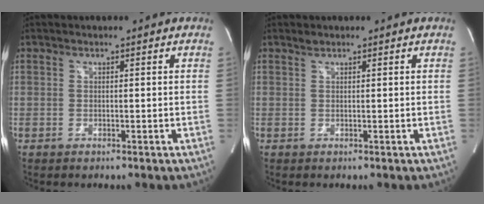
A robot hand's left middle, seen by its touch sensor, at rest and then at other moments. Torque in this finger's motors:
{"motor_torque": [0.09, -0.16, -0.04, 0.02]}